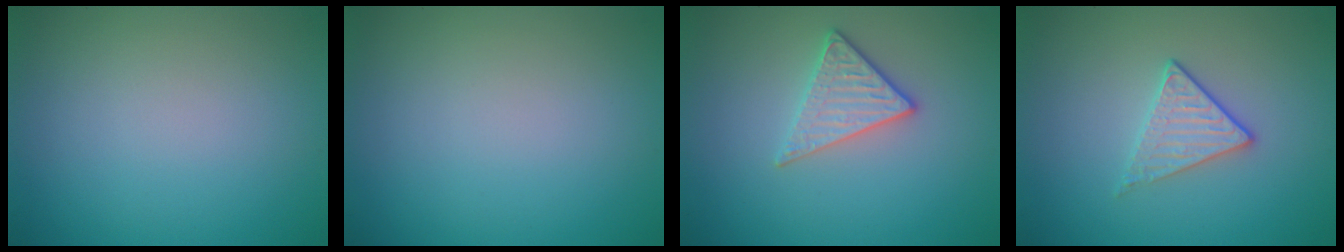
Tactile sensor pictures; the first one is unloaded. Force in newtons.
{"total": 0.0}
{"total": 2.8, "press": 2.5, "slide": 1.3}
{"total": 2.0, "press": 1.7, "slide": 1.0}